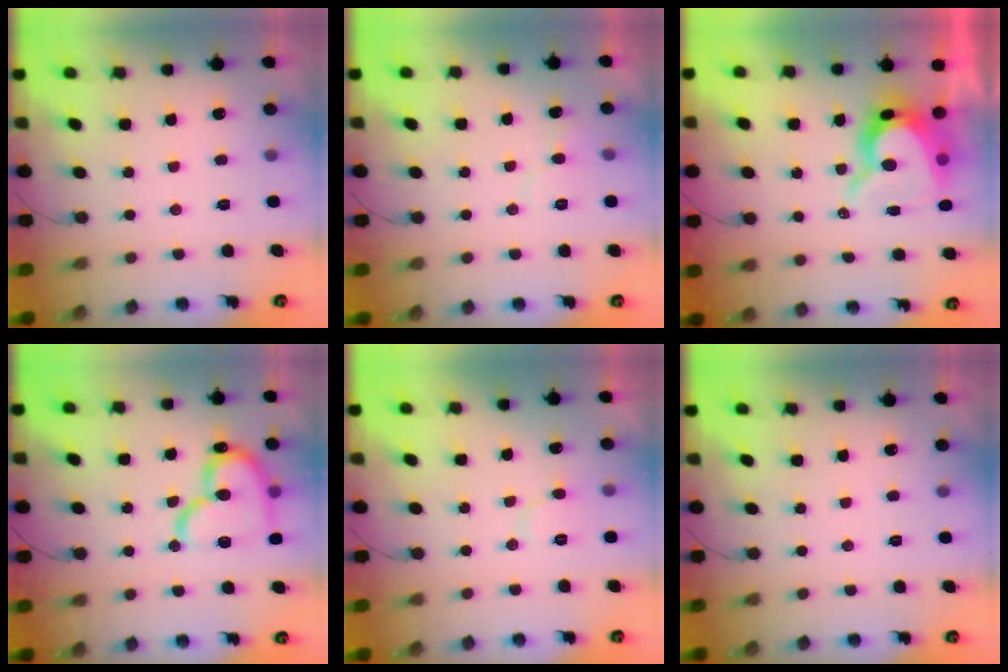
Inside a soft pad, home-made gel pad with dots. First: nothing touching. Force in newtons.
{"total": 5.7, "press": 5.7, "slide": 0.4}
{"total": 13.0, "press": 13.0, "slide": 1.1}
{"total": 18.8, "press": 18.7, "slide": 2.0}
{"total": 6.0, "press": 6.0, "slide": 0.7}
{"total": 0.0}